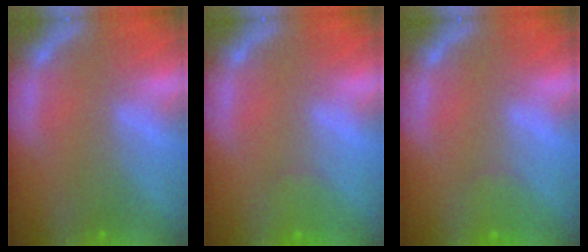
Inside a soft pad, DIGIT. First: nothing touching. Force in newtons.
{"total": 1.9}
{"total": 1.9}